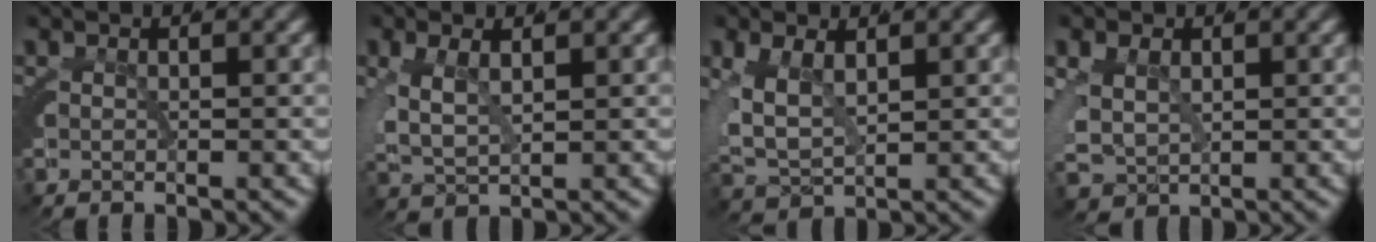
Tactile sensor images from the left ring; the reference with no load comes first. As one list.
[{"total": 4.2, "force": [0.2, 3.1, 2.8], "torque": [-0.074, -0.007, 0.010]}, {"total": 6.1, "force": [0.0, 4.8, 3.7], "torque": [-0.101, -0.014, 0.007]}, {"total": 4.9, "force": [0.4, 4.3, 2.4], "torque": [-0.076, -0.022, 0.019]}]